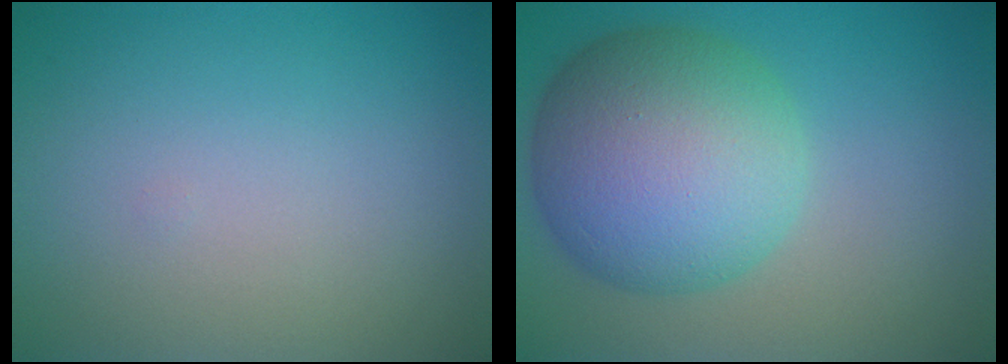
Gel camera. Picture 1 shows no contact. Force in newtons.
{"total": 10.8, "press": 10.8, "slide": 0.3}